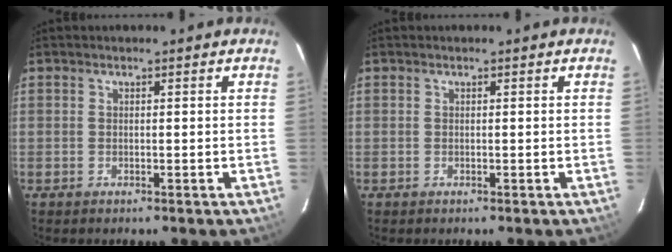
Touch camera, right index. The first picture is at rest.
{"total": 0.0}